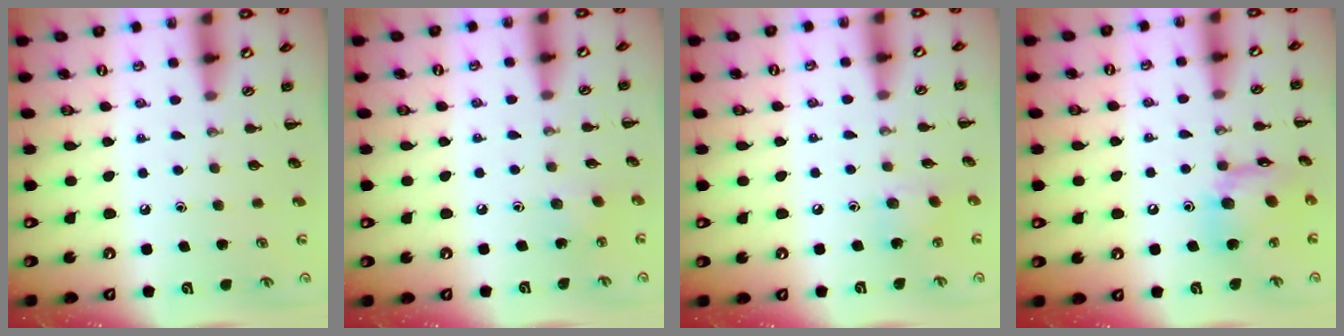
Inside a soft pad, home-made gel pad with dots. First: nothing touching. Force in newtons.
{"total": 3.0, "press": 2.8, "slide": 0.9}
{"total": 4.6, "press": 4.5, "slide": 0.9}
{"total": 14.2, "press": 14.1, "slide": 2.1}